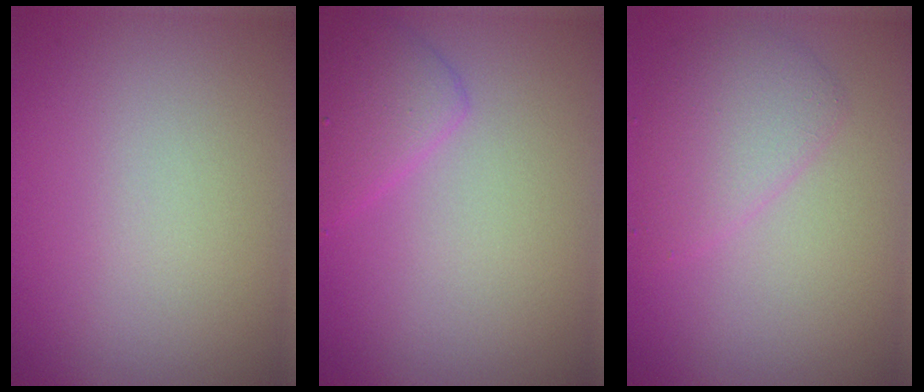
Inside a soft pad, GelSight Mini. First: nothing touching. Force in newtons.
{"total": 2.6, "press": 2.6, "slide": 0.2}
{"total": 3.0, "press": 3.0, "slide": 0.2}